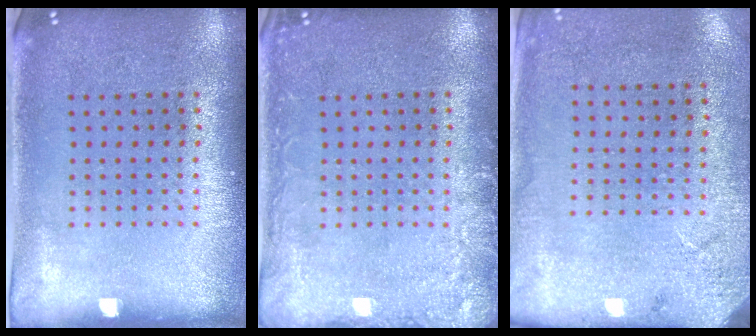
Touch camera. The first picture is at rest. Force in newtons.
{"total": 2.4, "press": 2.4, "slide": 0.4}
{"total": 2.7, "press": 2.2, "slide": 1.5}